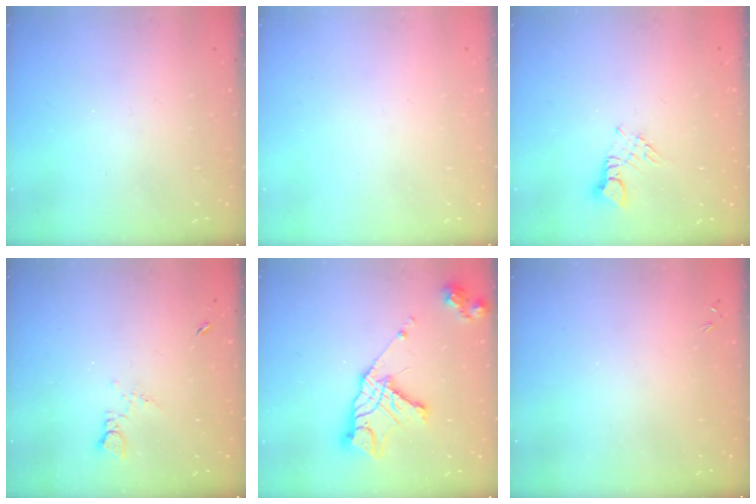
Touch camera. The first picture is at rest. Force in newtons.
{"total": 0.0}
{"total": 2.5, "press": 2.5, "slide": 0.4}
{"total": 4.2, "press": 4.2, "slide": 0.6}
{"total": 15.3, "press": 15.3, "slide": 0.8}
{"total": 0.0}